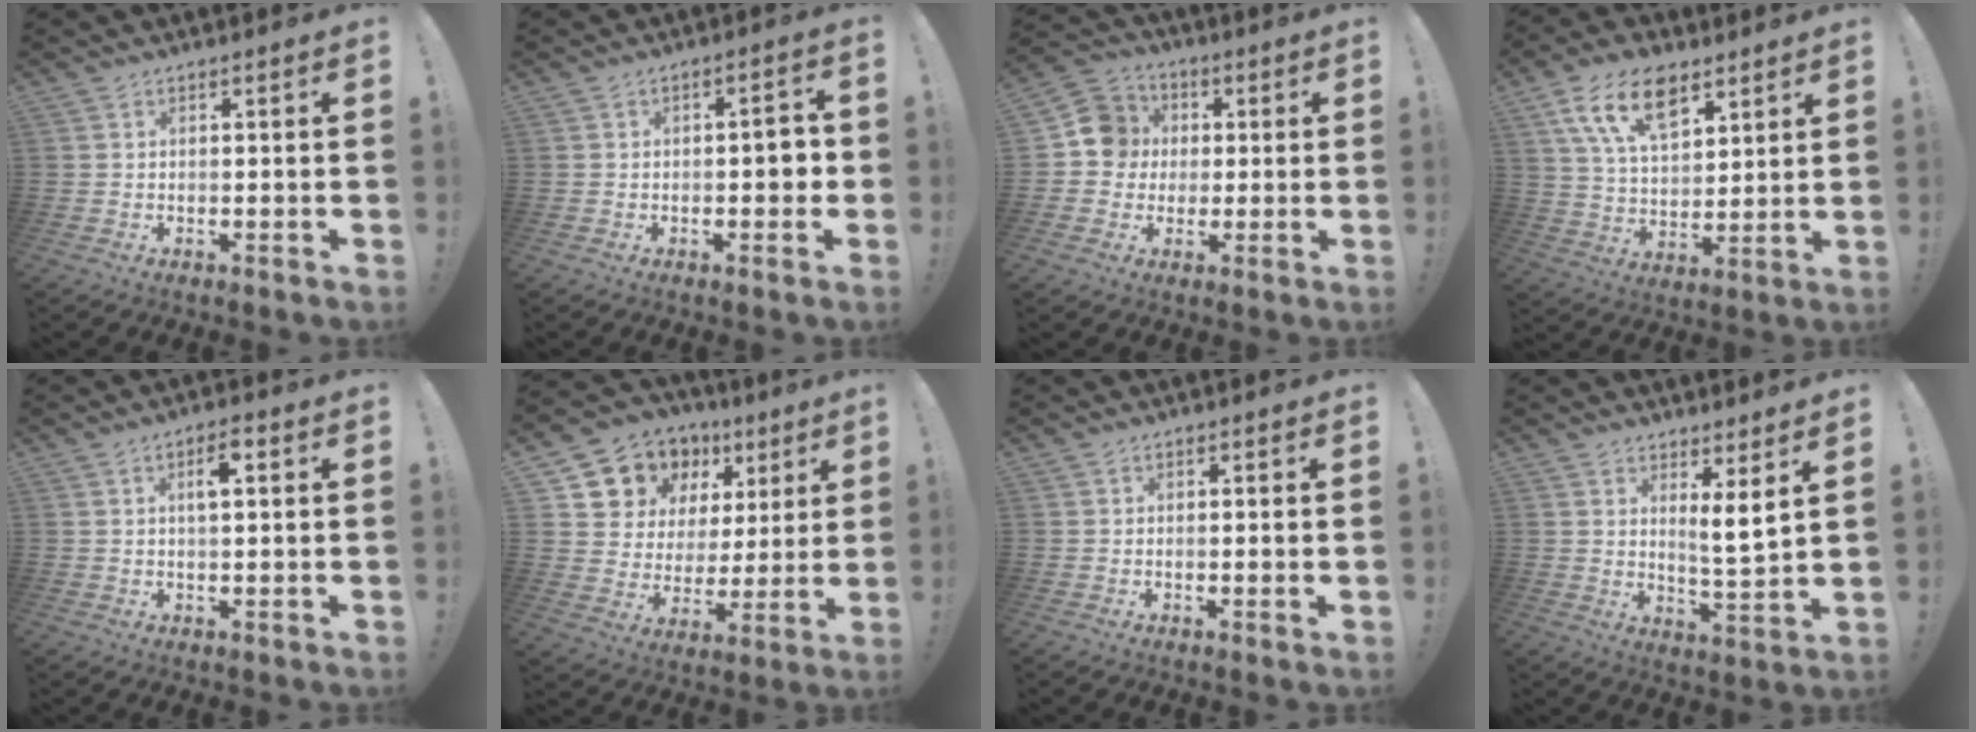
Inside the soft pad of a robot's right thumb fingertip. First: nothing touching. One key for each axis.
{"total": 4.3, "fx": -1.1, "fy": 2.1, "fz": 3.6, "tx": -0.052, "ty": 0.010, "tz": -0.023}
{"total": 11.5, "fx": 0.9, "fy": 10.9, "fz": 3.6, "tx": -0.036, "ty": 0.018, "tz": 0.024}
{"total": 15.6, "fx": 8.5, "fy": 8.6, "fz": 9.9, "tx": -0.174, "ty": -0.033, "tz": 0.159}
{"total": 4.1, "fx": 1.1, "fy": 1.3, "fz": 3.7, "tx": -0.052, "ty": 0.000, "tz": 0.011}
{"total": 12.1, "fx": 7.7, "fy": 9.0, "fz": 2.4, "tx": -0.048, "ty": -0.060, "tz": 0.158}
{"total": 1.2, "fx": -0.2, "fy": -0.2, "fz": 1.2, "tx": -0.019, "ty": -0.002, "tz": -0.006}
{"total": 6.0, "fx": 3.5, "fy": 0.1, "fz": 4.9, "tx": -0.069, "ty": -0.035, "tz": 0.053}